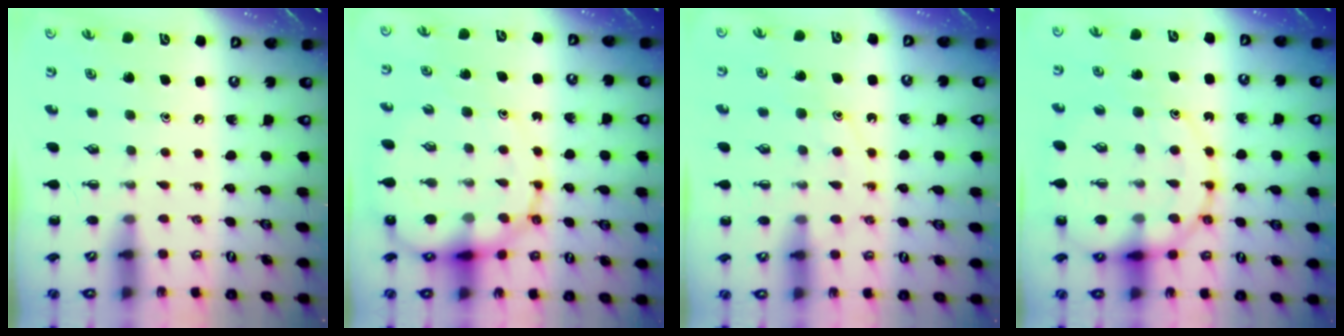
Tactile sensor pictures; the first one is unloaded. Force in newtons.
{"total": 13.6, "press": 13.1, "slide": 3.5}
{"total": 12.1, "press": 12.0, "slide": 0.9}
{"total": 15.9, "press": 15.8, "slide": 2.4}